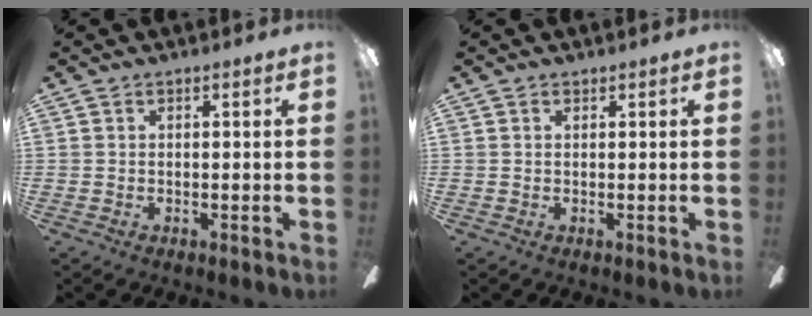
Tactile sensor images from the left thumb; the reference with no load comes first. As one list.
[{"total": 0.0}]